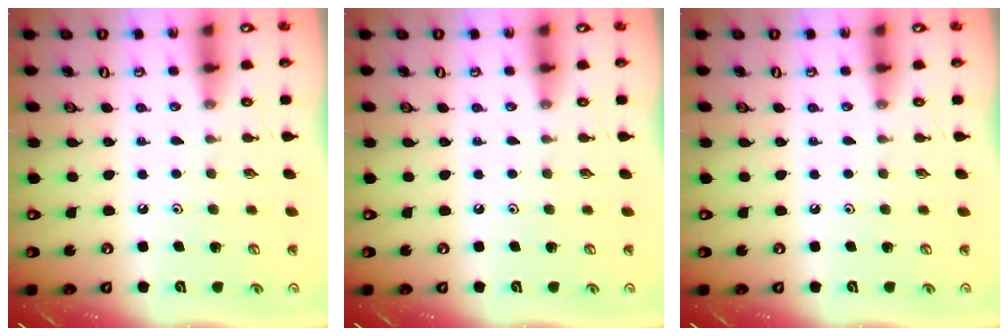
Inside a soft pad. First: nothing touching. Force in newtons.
{"total": 0.0}
{"total": 0.0}